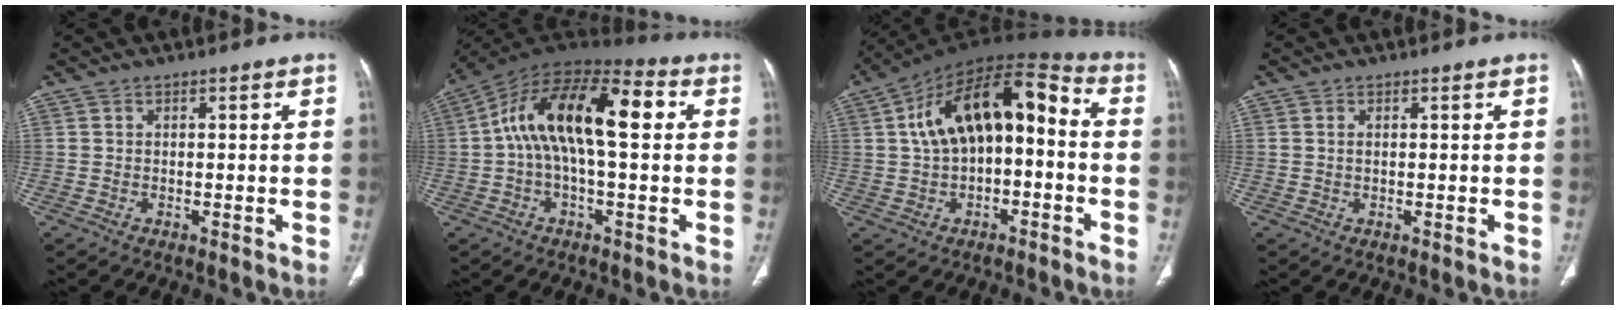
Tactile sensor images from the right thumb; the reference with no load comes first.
{"total": 18.9, "force": [2.7, 8.1, 16.9], "torque": [-0.284, 0.048, 0.033]}
{"total": 17.5, "force": [1.0, 9.3, 14.8], "torque": [-0.225, 0.056, 0.011]}
{"total": 0.8, "force": [0.2, 0.4, 0.6], "torque": [-0.017, 0.003, 0.007]}